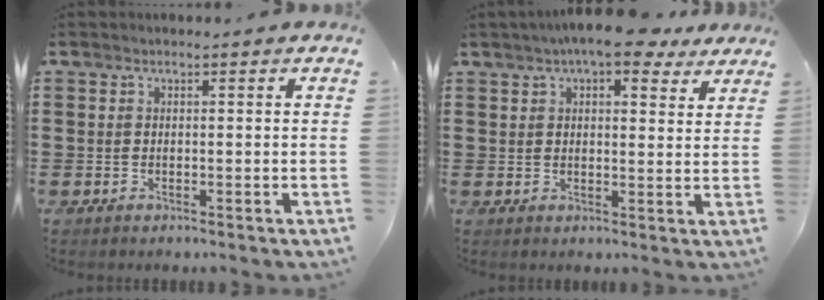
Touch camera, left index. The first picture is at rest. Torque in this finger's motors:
{"motor_torque": [2.14, 0.00, 1.05, 0.21]}